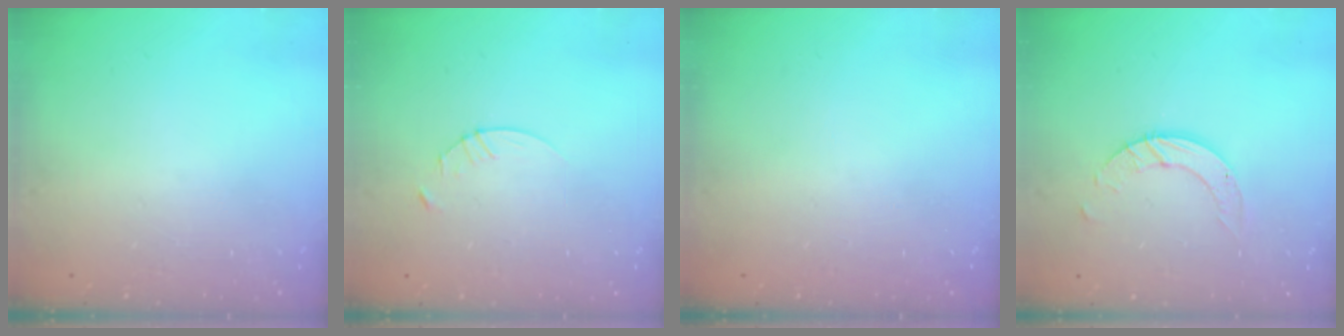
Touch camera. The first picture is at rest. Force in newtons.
{"total": 2.9, "press": 2.9, "slide": 0.4}
{"total": 0.0}
{"total": 6.5, "press": 6.5, "slide": 0.5}